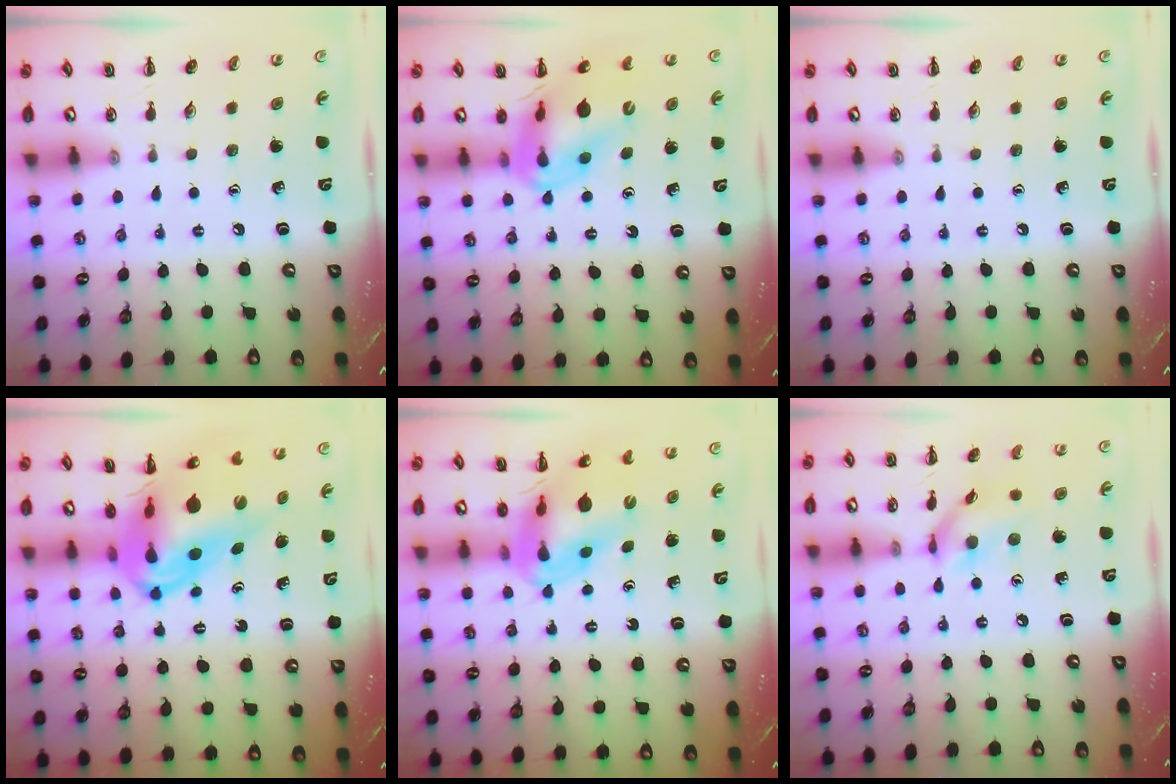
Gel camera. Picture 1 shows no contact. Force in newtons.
{"total": 14.4, "press": 13.7, "slide": 4.4}
{"total": 0.0}
{"total": 14.3, "press": 13.6, "slide": 4.6}
{"total": 11.6, "press": 11.0, "slide": 3.6}
{"total": 10.7, "press": 10.7, "slide": 1.2}